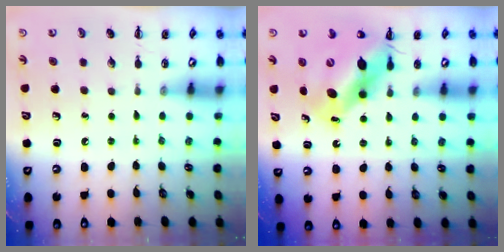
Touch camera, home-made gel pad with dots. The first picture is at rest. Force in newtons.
{"total": 11.0, "press": 10.7, "slide": 2.5}